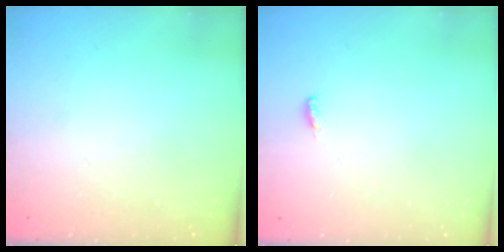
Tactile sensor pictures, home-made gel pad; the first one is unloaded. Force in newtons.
{"total": 3.7, "press": 3.3, "slide": 1.7}